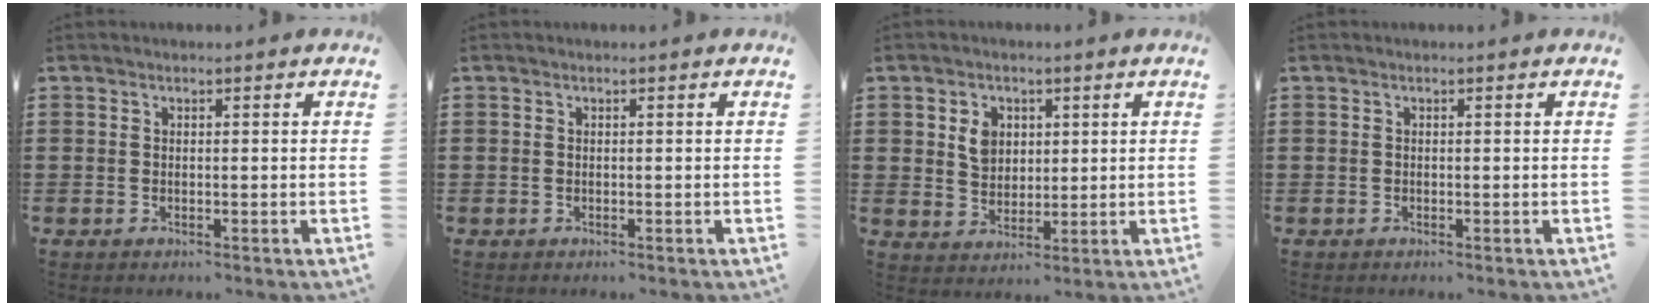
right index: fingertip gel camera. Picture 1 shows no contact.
{"total": 0.0}
{"total": 4.6, "force": [1.6, 3.7, 2.2], "torque": [-0.049, 0.010, 0.026]}
{"total": 0.0}